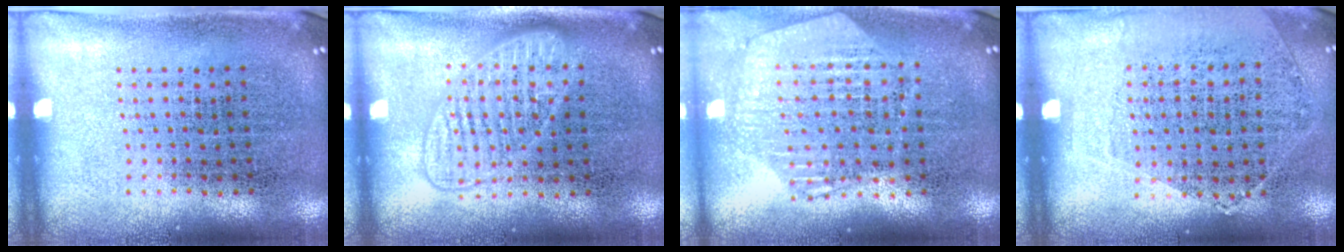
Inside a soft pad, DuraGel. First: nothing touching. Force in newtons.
{"total": 1.5, "press": 1.4, "slide": 0.2}
{"total": 1.1, "press": 1.1, "slide": 0.2}
{"total": 1.1, "press": 0.9, "slide": 0.7}